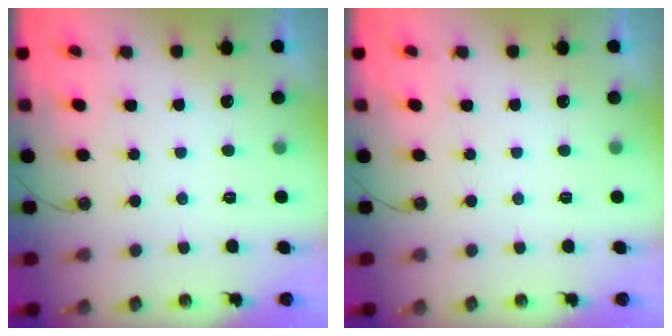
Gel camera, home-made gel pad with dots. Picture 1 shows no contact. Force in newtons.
{"total": 0.0}